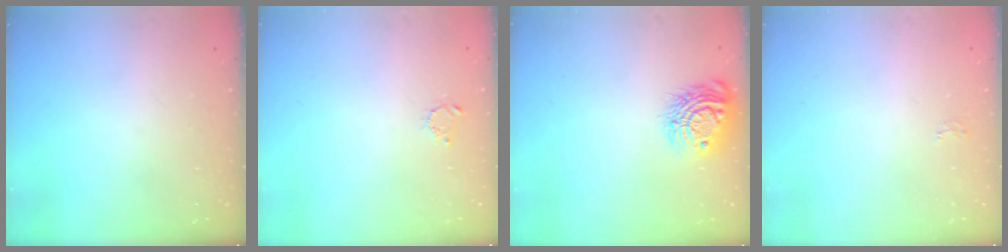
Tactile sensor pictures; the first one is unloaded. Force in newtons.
{"total": 2.2, "press": 2.2, "slide": 0.3}
{"total": 12.3, "press": 12.3, "slide": 0.7}
{"total": 2.6, "press": 2.6, "slide": 0.2}